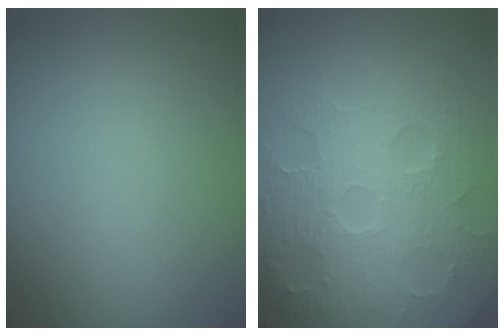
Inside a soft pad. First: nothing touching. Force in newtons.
{"total": 9.2, "press": 6.2, "slide": 6.8}